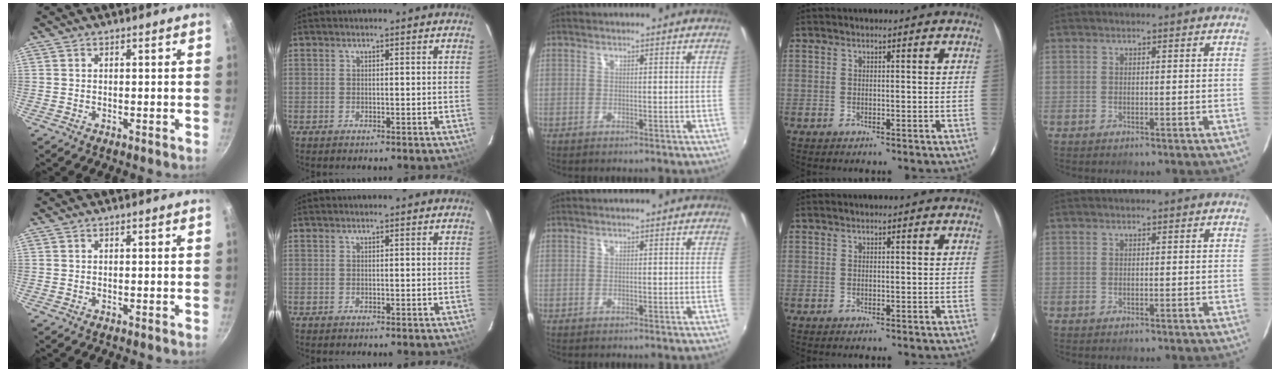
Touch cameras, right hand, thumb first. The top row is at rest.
{}